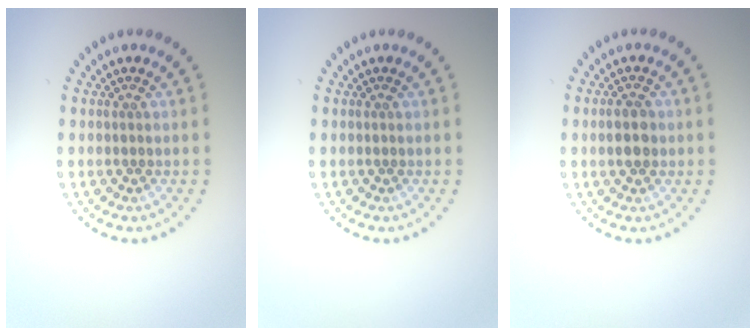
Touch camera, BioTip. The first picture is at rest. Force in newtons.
{"total": 0.0}
{"total": 2.6, "press": 2.6, "slide": 0.1}